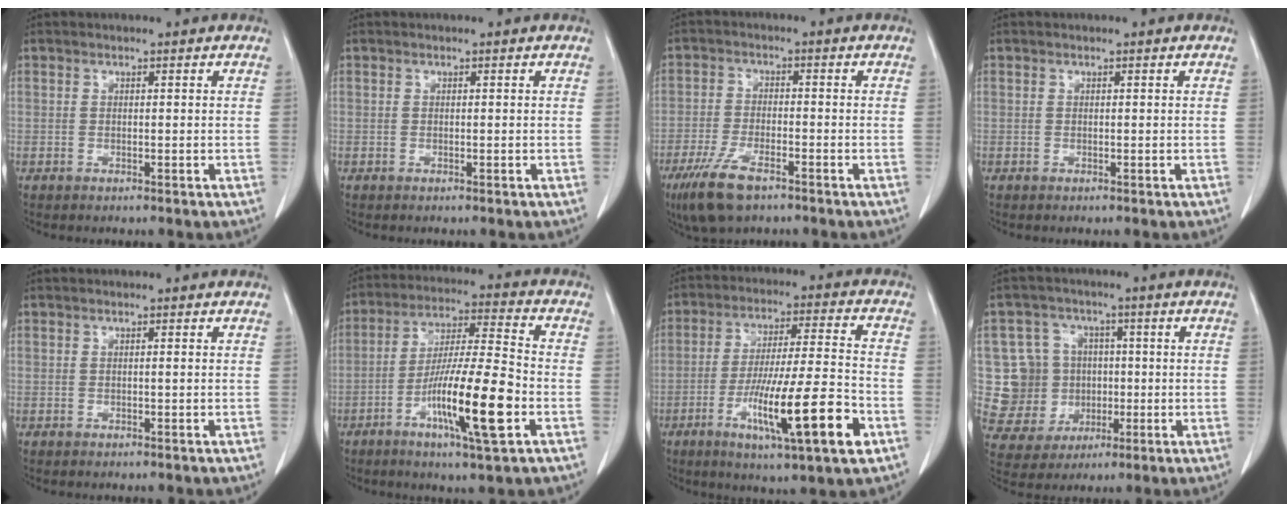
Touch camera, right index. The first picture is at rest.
{"total": 0.0}
{"total": 7.8, "force": [-5.1, 2.4, 5.4], "torque": [-0.116, -0.014, -0.091]}
{"total": 0.0}
{"total": 0.0}
{"total": 14.6, "force": [-5.3, 0.7, 13.6], "torque": [-0.246, -0.012, -0.094]}
{"total": 16.9, "force": [-6.8, 0.9, 15.4], "torque": [-0.258, -0.015, -0.108]}
{"total": 10.0, "force": [0.3, 9.8, 2.3], "torque": [-0.059, 0.027, 0.021]}